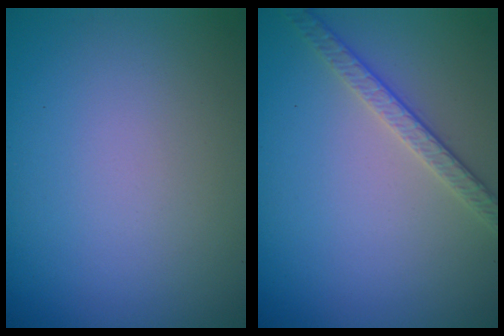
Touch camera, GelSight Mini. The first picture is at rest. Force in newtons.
{"total": 2.6, "press": 2.5, "slide": 0.8}